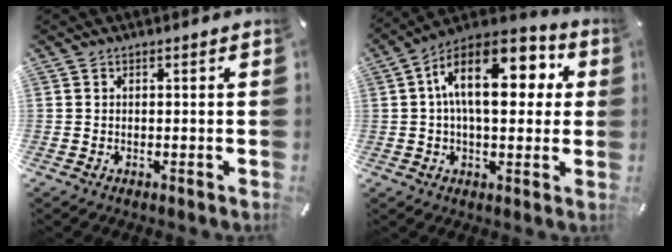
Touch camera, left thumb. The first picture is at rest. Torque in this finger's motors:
{"motor_torque": [1.65, 3.35, 2.30, -0.47, 0.75]}